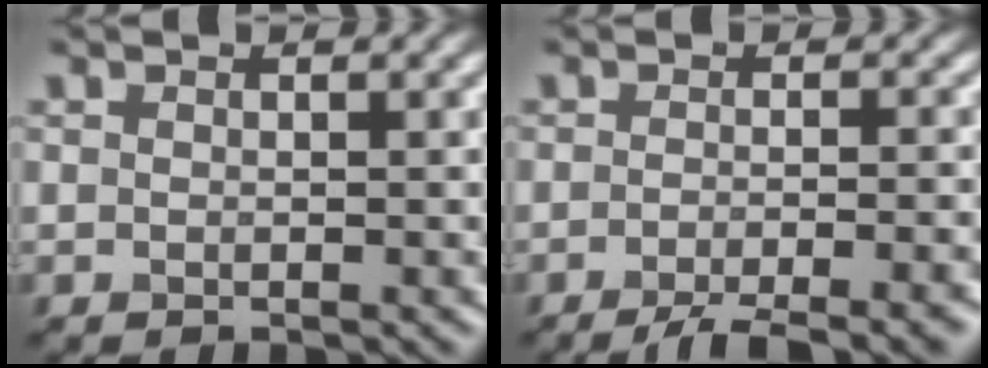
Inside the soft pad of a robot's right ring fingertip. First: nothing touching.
{"total": 6.6, "force": [-4.7, 1.3, 4.4], "torque": [-0.050, -0.008, -0.070]}